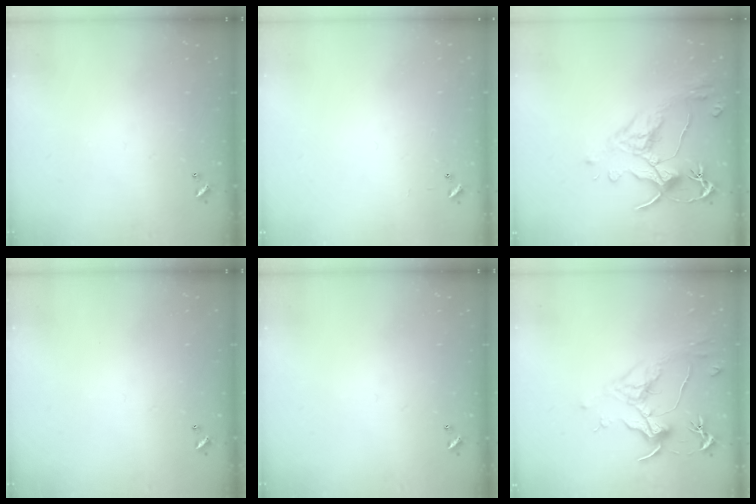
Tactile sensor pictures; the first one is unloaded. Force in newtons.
{"total": 8.5, "press": 8.4, "slide": 0.5}
{"total": 3.2, "press": 2.9, "slide": 1.3}
{"total": 0.0}
{"total": 0.0}
{"total": 1.6, "press": 1.4, "slide": 0.7}